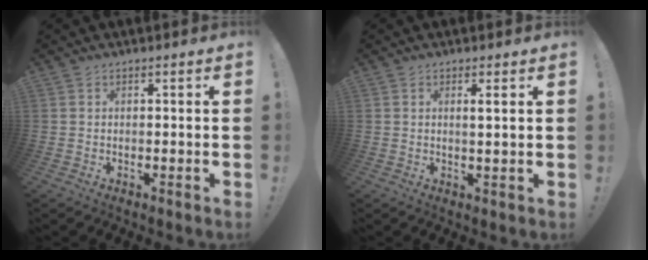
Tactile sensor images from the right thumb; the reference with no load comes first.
{"total": 2.3, "force": [0.9, -0.1, 2.2], "torque": [-0.037, -0.005, 0.011]}